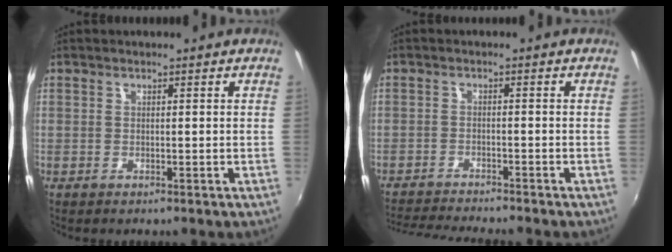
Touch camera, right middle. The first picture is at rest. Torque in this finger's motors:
{"motor_torque": [0.95, -1.14, 0.09, 0.05]}